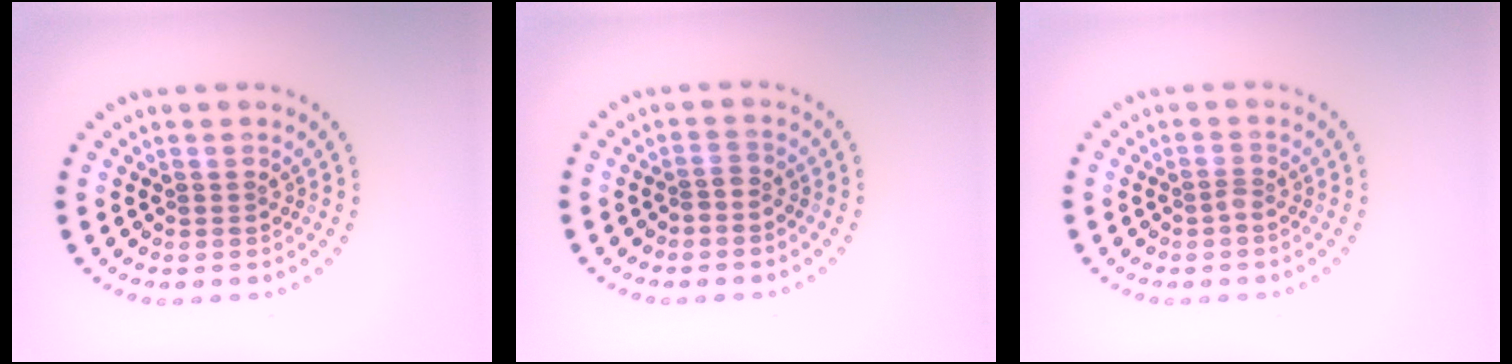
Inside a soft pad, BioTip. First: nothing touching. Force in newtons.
{"total": 0.9, "press": 0.6, "slide": 0.7}
{"total": 0.8, "press": 0.6, "slide": 0.6}